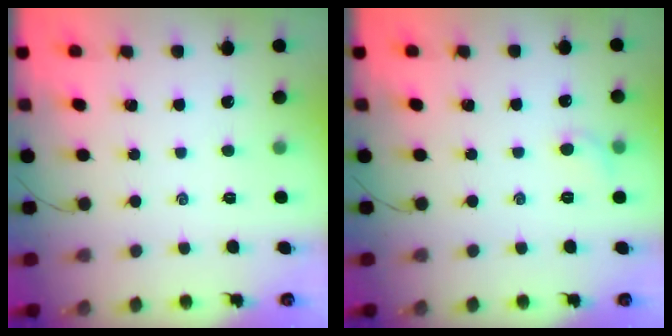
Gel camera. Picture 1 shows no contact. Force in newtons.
{"total": 4.8, "press": 4.6, "slide": 1.5}